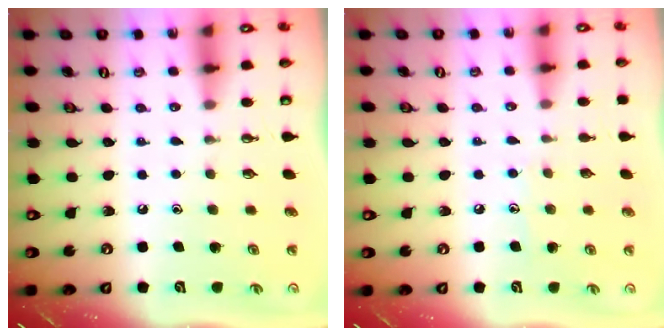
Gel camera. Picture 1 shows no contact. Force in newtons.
{"total": 5.0, "press": 5.0, "slide": 0.6}